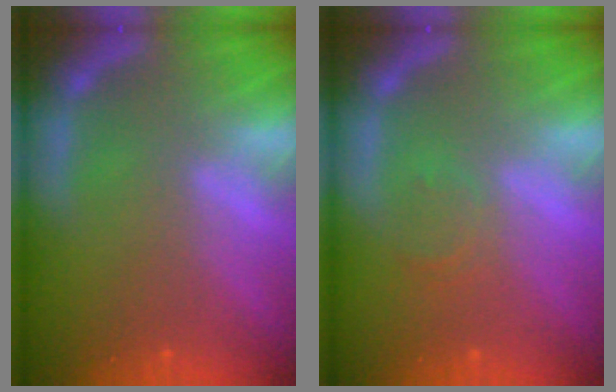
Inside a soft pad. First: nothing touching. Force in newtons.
{"total": 1.5}